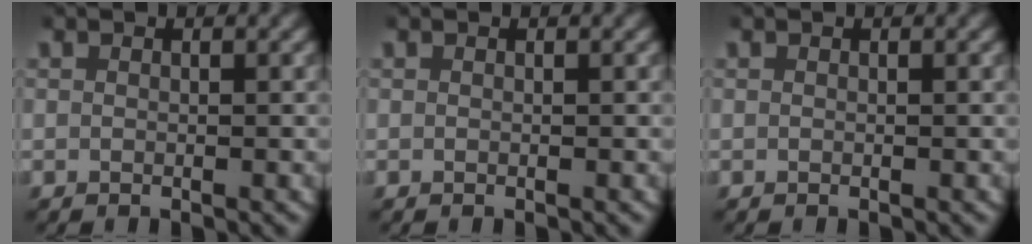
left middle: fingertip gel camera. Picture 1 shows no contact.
{"total": 0.0}
{"total": 0.0}